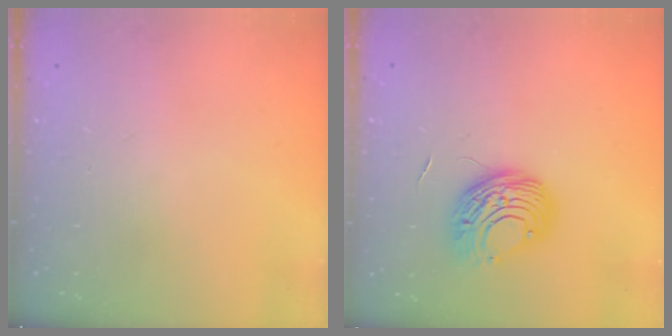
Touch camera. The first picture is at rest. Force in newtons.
{"total": 8.8, "press": 8.8, "slide": 0.6}